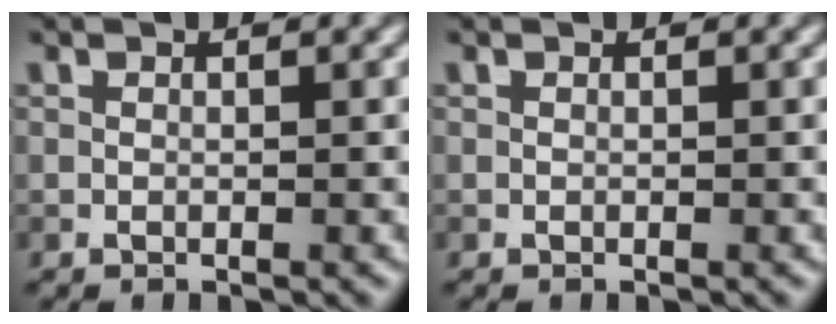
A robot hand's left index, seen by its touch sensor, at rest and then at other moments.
{"total": 0.0}